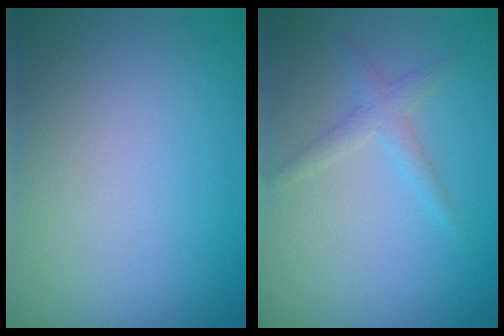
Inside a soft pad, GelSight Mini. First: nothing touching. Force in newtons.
{"total": 1.8, "press": 1.8, "slide": 0.1}